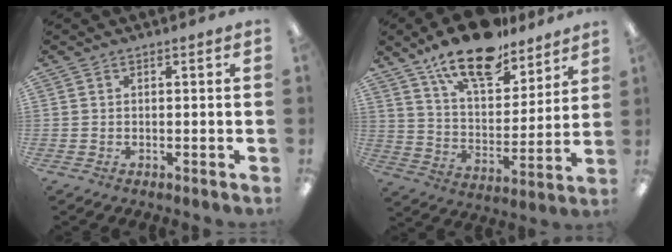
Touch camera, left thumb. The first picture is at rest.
{"total": 17.8, "force": [13.9, 7.0, 8.7], "torque": [-0.149, -0.084, 0.241]}